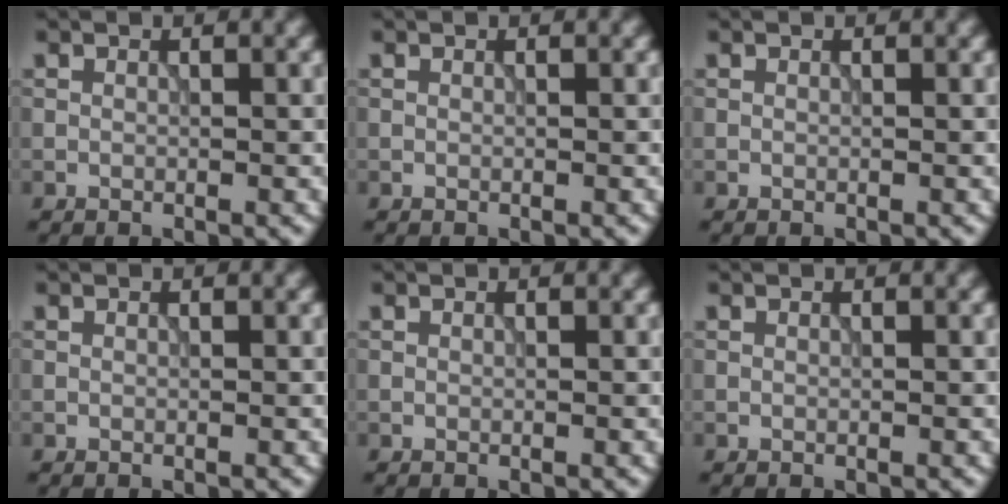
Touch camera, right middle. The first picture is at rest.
{"total": 0.0}
{"total": 0.0}
{"total": 0.0}
{"total": 0.0}
{"total": 0.0}